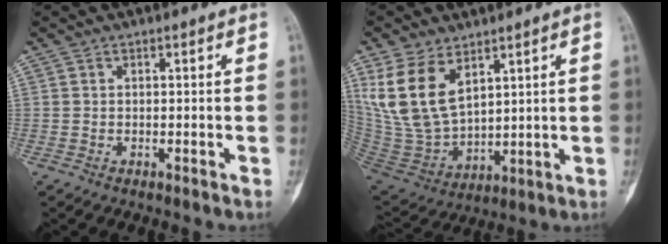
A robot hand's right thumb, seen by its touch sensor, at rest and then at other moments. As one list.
[{"total": 15.0, "force": [7.2, 8.6, 9.9], "torque": [-0.183, -0.032, 0.166]}]